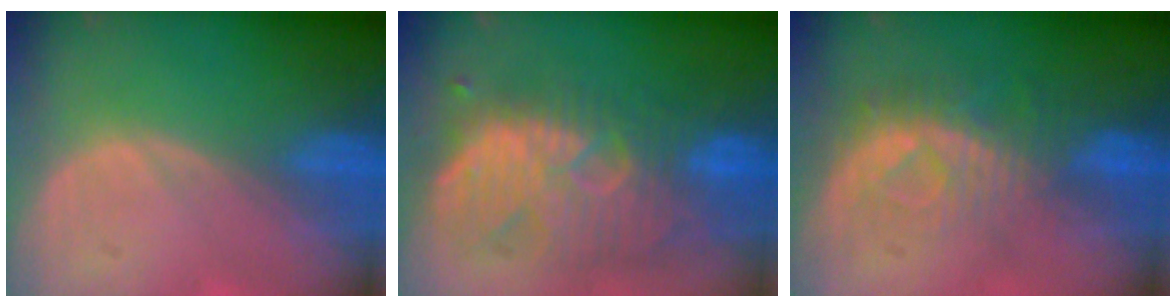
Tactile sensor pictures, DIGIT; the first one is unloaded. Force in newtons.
{"total": 11.5, "press": 10.9, "slide": 3.7}
{"total": 8.0, "press": 7.2, "slide": 3.5}